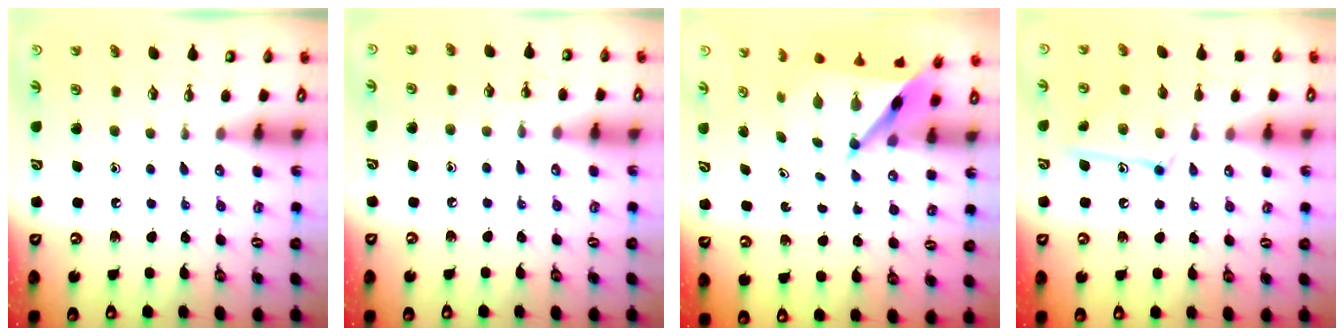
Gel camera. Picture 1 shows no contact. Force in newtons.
{"total": 5.7, "press": 5.7, "slide": 0.8}
{"total": 5.9, "press": 5.9, "slide": 0.2}
{"total": 12.4, "press": 12.4, "slide": 0.0}